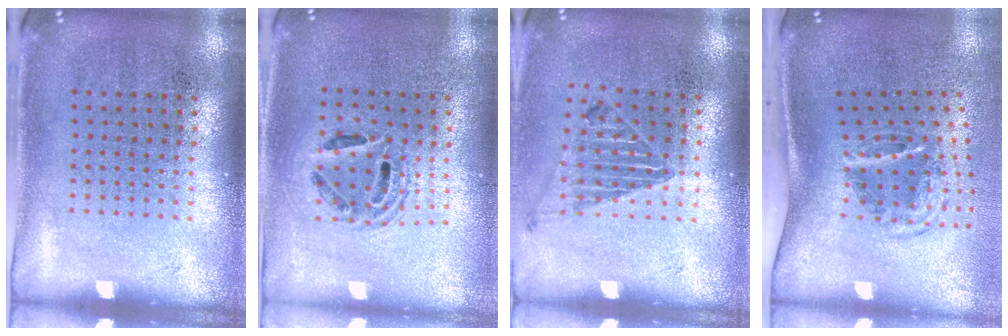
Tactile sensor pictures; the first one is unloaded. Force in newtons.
{"total": 1.3, "press": 1.2, "slide": 0.6}
{"total": 1.0, "press": 1.0, "slide": 0.1}
{"total": 2.1, "press": 1.2, "slide": 1.7}